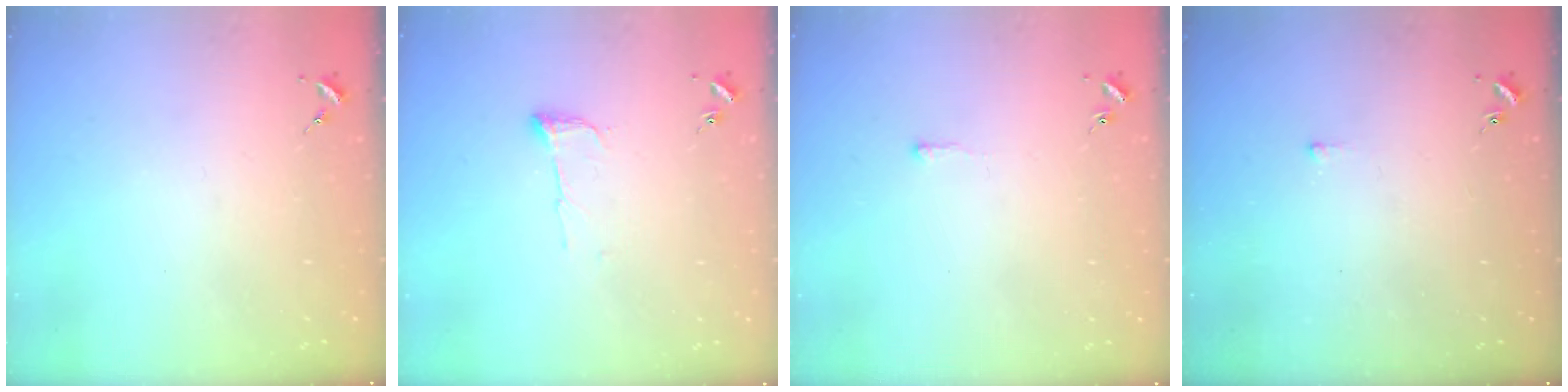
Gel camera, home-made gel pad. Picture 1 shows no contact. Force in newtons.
{"total": 5.9, "press": 5.9, "slide": 0.8}
{"total": 2.6, "press": 2.6, "slide": 0.4}
{"total": 1.6, "press": 1.6, "slide": 0.2}